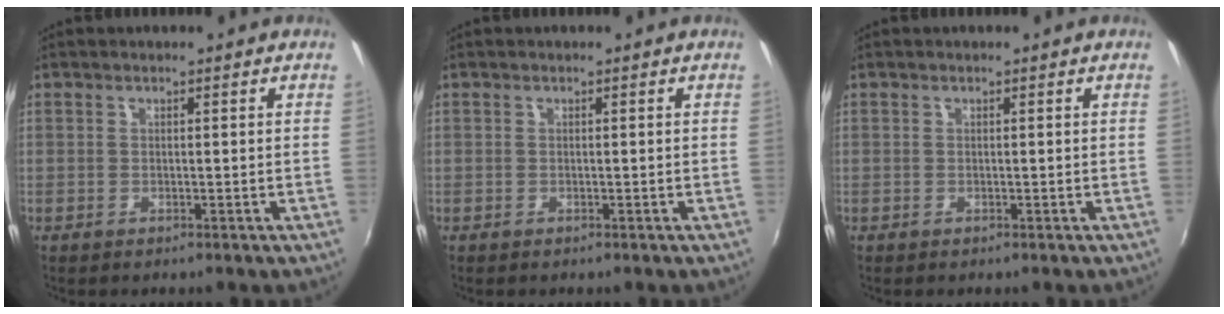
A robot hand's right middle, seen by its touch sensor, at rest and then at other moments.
{"total": 0.0}
{"total": 0.0}